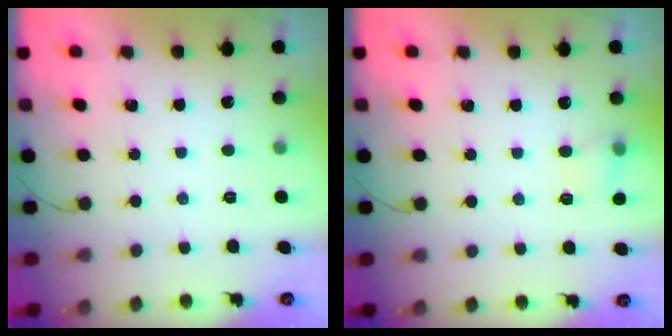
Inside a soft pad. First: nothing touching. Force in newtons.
{"total": 4.9, "press": 4.7, "slide": 1.3}